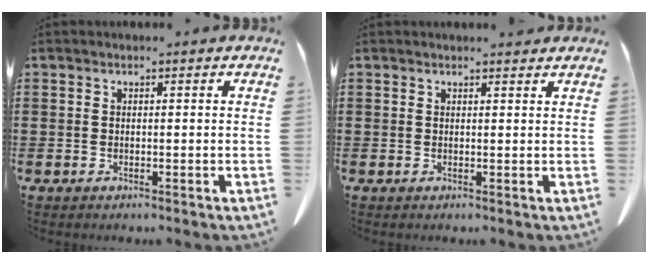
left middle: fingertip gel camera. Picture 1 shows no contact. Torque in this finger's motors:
{"motor_torque": [0.76, 0.10, 0.11, 0.07]}